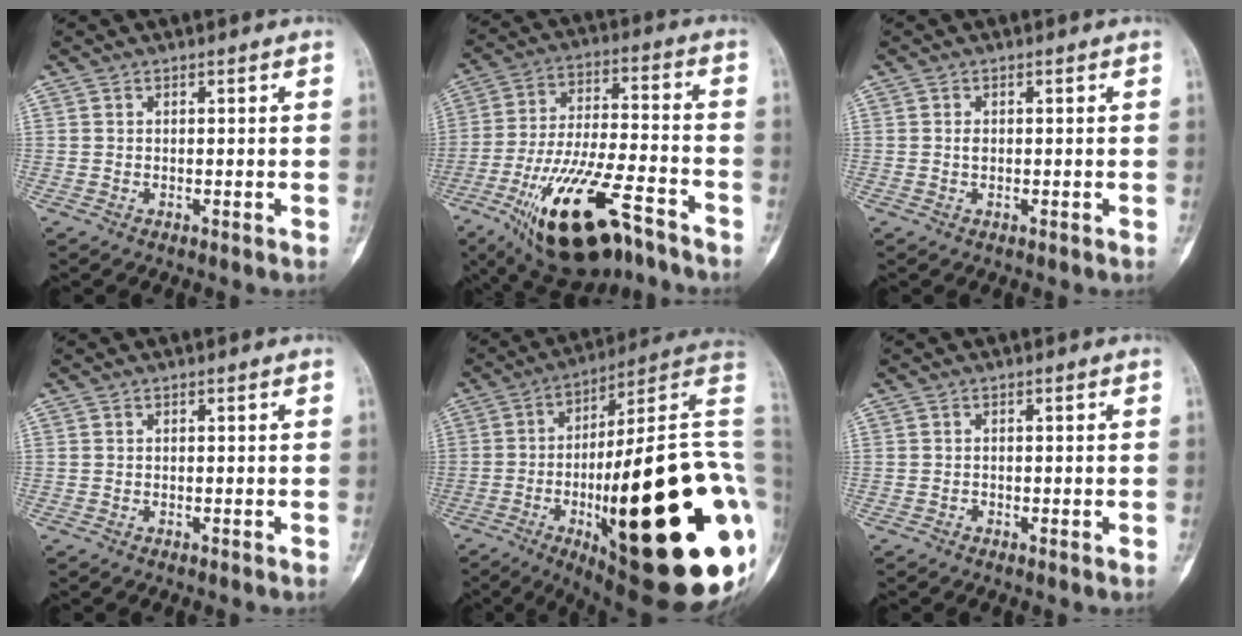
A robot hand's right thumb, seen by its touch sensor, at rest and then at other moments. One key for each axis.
{"total": 22.1, "fx": -13.0, "fy": 7.9, "fz": 16.0, "tx": -0.302, "ty": 0.054, "tz": -0.218}
{"total": 0.9, "fx": 0.0, "fy": 0.6, "fz": 0.7, "tx": -0.010, "ty": 0.001, "tz": 0.000}
{"total": 0.0}
{"total": 40.4, "fx": -7.9, "fy": 10.6, "fz": 38.2, "tx": -0.476, "ty": 0.023, "tz": -0.115}
{"total": 0.8, "fx": -0.3, "fy": 0.4, "fz": 0.6, "tx": -0.005, "ty": -0.001, "tz": -0.006}